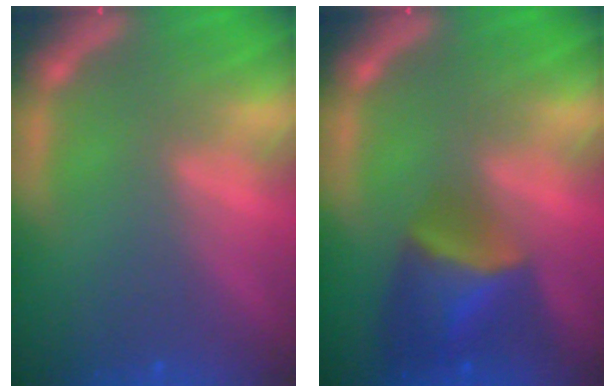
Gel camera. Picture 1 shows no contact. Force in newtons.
{"total": 5.5}